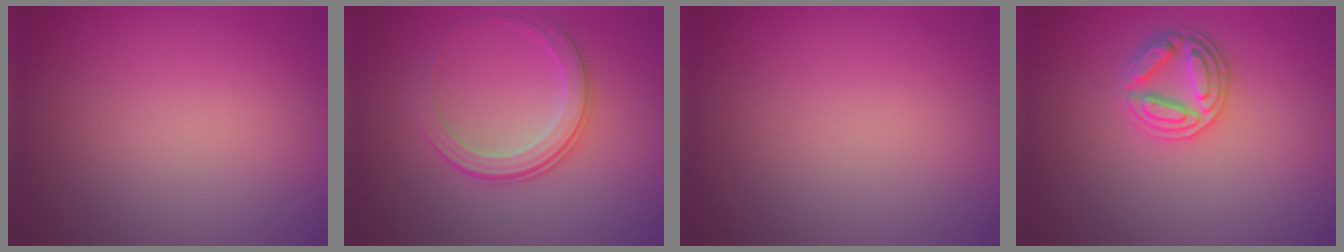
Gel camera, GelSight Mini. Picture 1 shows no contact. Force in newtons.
{"total": 2.8, "press": 2.2, "slide": 1.8}
{"total": 0.0}
{"total": 2.9, "press": 2.9, "slide": 0.5}